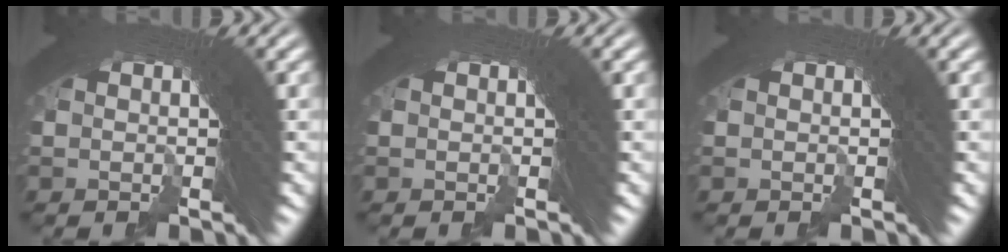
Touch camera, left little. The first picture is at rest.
{"total": 0.0}
{"total": 0.0}